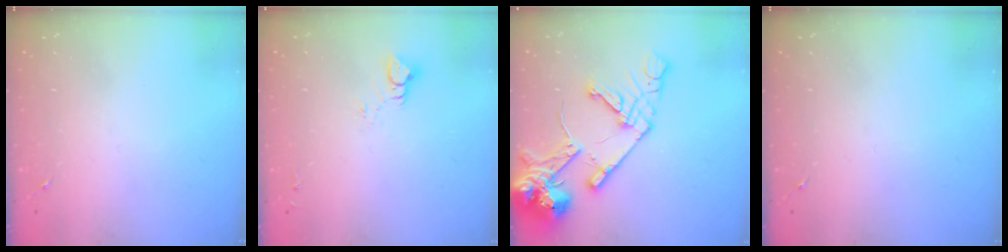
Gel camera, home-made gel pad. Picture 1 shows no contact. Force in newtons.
{"total": 5.1, "press": 5.1, "slide": 0.3}
{"total": 18.1, "press": 17.9, "slide": 2.8}
{"total": 0.0}